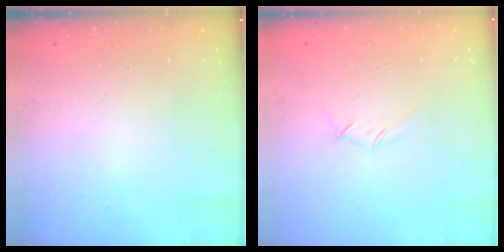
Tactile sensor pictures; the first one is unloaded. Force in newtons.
{"total": 2.6, "press": 2.5, "slide": 0.8}